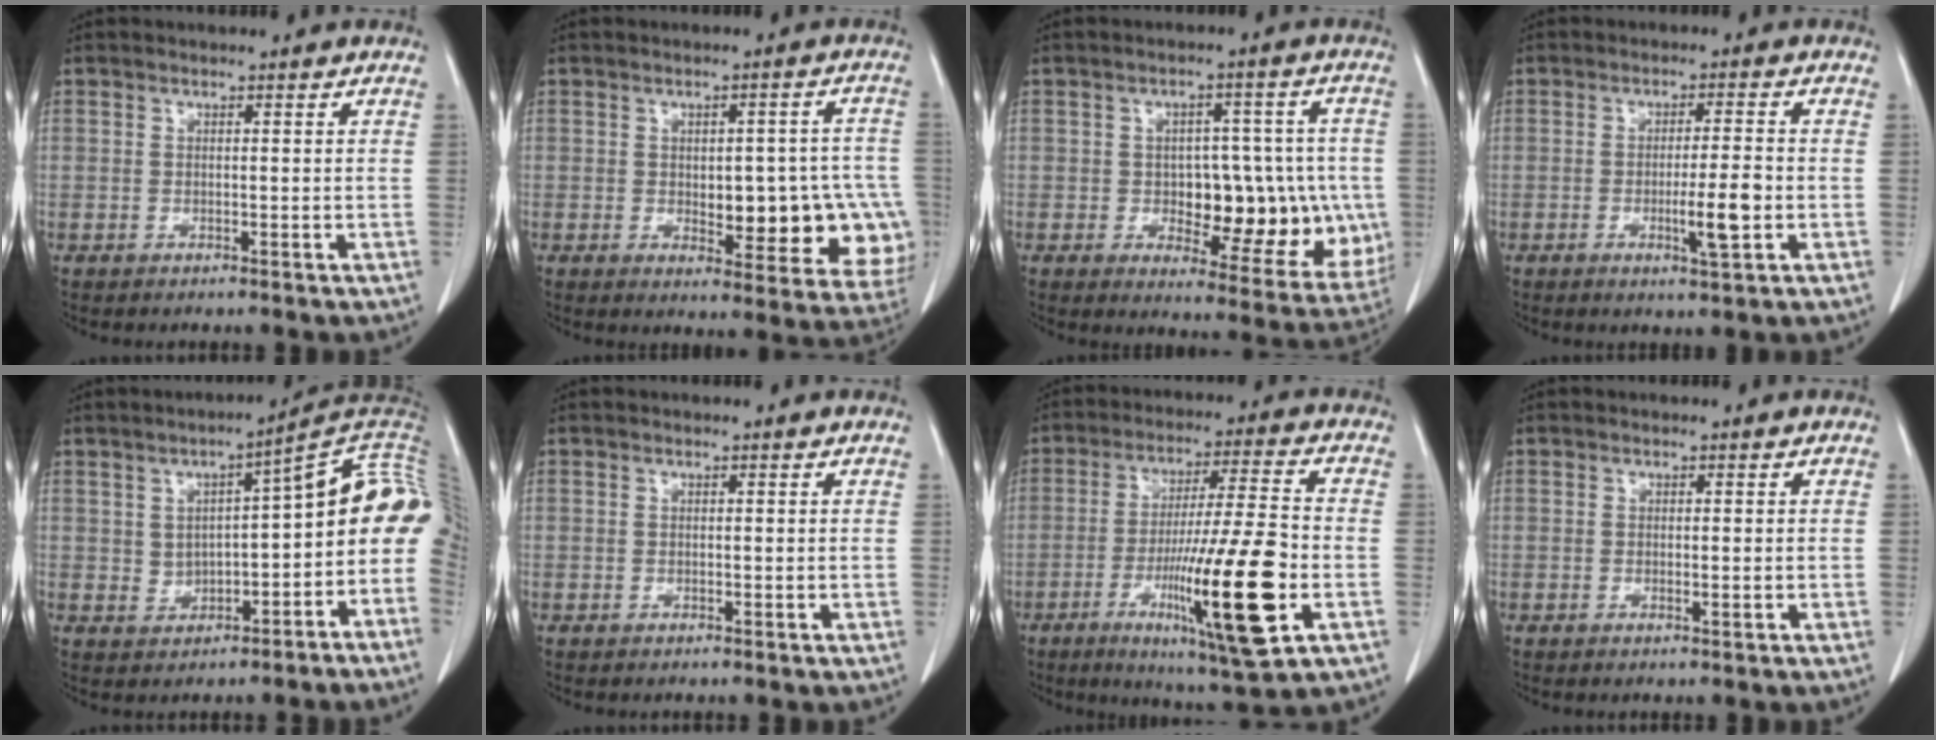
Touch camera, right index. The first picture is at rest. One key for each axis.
{"total": 14.9, "fx": -2.6, "fy": 6.6, "fz": 13.0, "tx": -0.112, "ty": 0.017, "tz": -0.016}
{"total": 15.5, "fx": -1.9, "fy": 7.4, "fz": 13.5, "tx": -0.154, "ty": 0.017, "tz": -0.003}
{"total": 5.7, "fx": -1.5, "fy": 0.3, "fz": 5.5, "tx": -0.090, "ty": -0.007, "tz": -0.022}
{"total": 12.4, "fx": 0.0, "fy": 5.0, "fz": 11.3, "tx": -0.146, "ty": 0.037, "tz": 0.003}
{"total": 0.0}
{"total": 17.5, "fx": -5.5, "fy": 0.6, "fz": 16.6, "tx": -0.287, "ty": -0.023, "tz": -0.087}
{"total": 0.9, "fx": -0.3, "fy": 0.0, "fz": 0.8, "tx": -0.010, "ty": -0.001, "tz": -0.001}